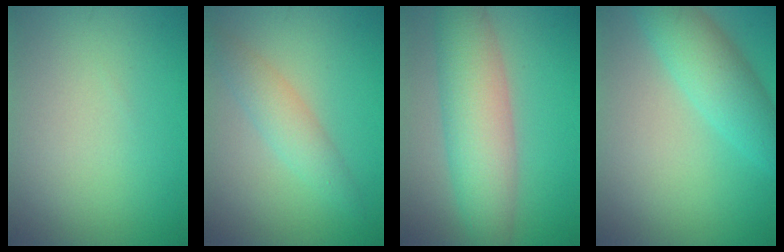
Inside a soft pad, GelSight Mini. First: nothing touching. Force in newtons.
{"total": 2.9, "press": 2.9, "slide": 0.1}
{"total": 7.3, "press": 7.3, "slide": 0.2}
{"total": 5.1, "press": 5.1, "slide": 0.2}